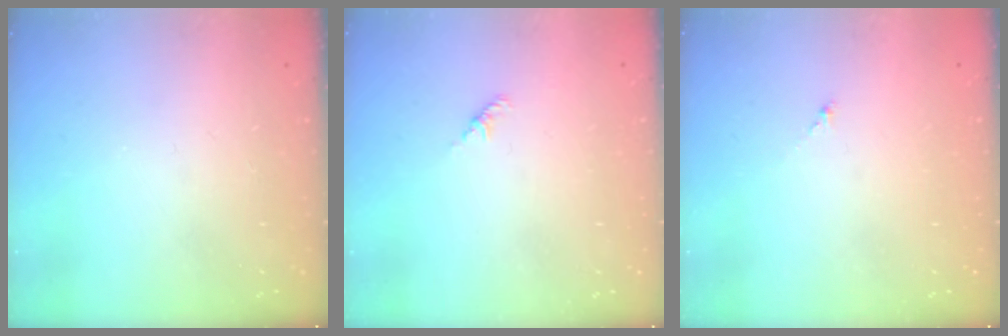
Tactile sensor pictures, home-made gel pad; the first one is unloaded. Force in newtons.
{"total": 1.8, "press": 1.7, "slide": 0.6}
{"total": 0.0}